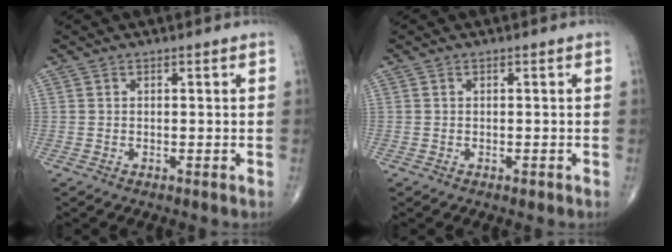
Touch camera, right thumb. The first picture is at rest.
{"total": 0.6, "force": [-0.2, 0.3, 0.5], "torque": [-0.006, -0.001, -0.002]}